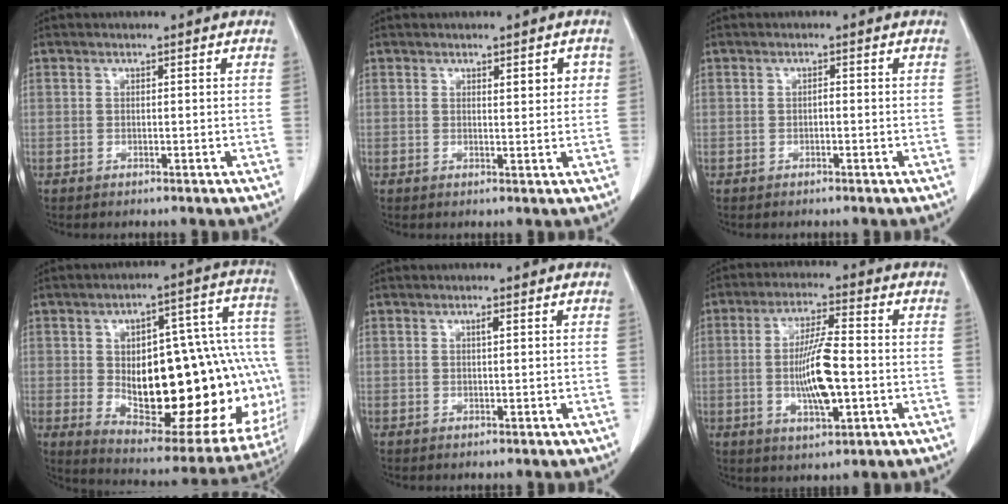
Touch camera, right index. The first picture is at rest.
{"total": 2.8, "force": [1.1, 0.9, 2.4], "torque": [-0.031, 0.001, 0.016]}
{"total": 0.5, "force": [-0.2, 0.2, 0.4], "torque": [-0.008, 0.003, -0.004]}
{"total": 32.0, "force": [-3.4, 12.0, 29.5], "torque": [-0.343, 0.040, -0.016]}
{"total": 0.7, "force": [0.3, 0.1, 0.7], "torque": [-0.015, 0.001, 0.005]}
{"total": 9.5, "force": [-1.3, 1.7, 9.2], "torque": [-0.173, -0.001, -0.021]}